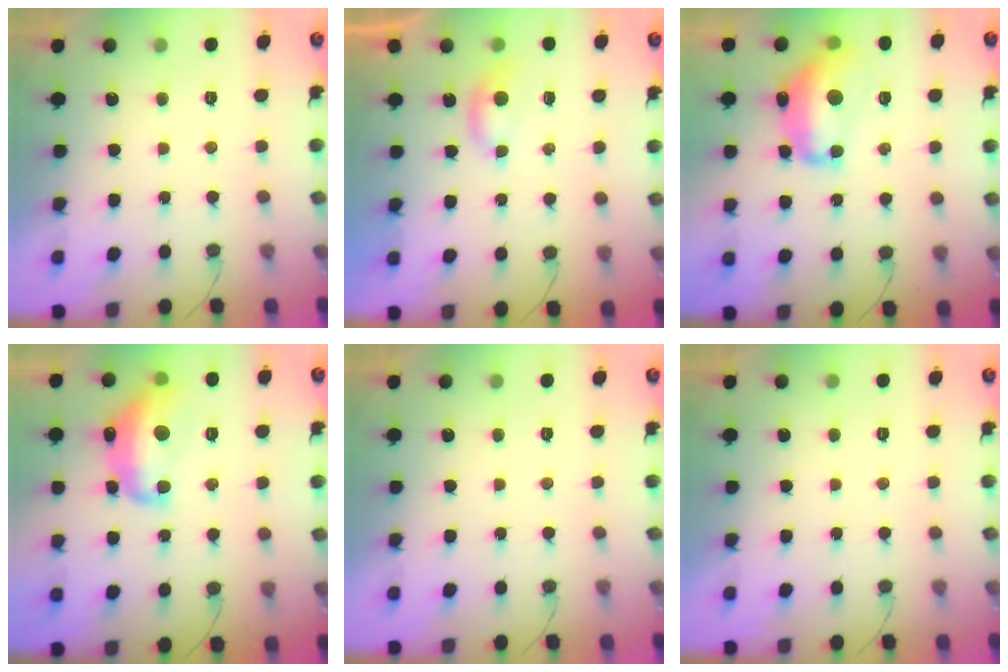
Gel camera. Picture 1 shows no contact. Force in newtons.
{"total": 3.8, "press": 3.8, "slide": 0.6}
{"total": 14.3, "press": 14.2, "slide": 1.3}
{"total": 14.3, "press": 14.3, "slide": 1.3}
{"total": 0.0}
{"total": 0.0}